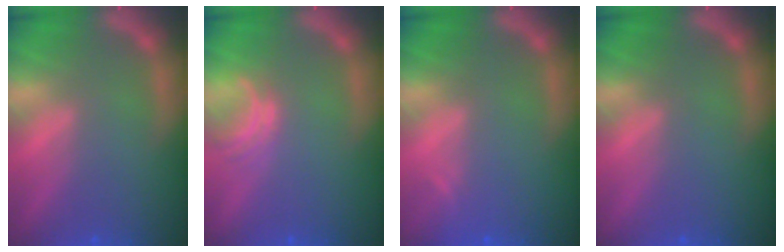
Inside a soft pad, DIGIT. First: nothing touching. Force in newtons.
{"total": 2.0}
{"total": 0.9}
{"total": 0.0}